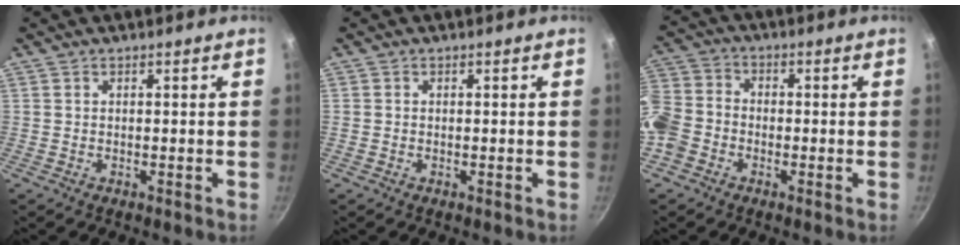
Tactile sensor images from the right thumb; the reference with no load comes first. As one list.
[{"total": 0.0}, {"total": 8.5, "force": [-3.8, 6.6, 3.9], "torque": [-0.062, 0.037, -0.090]}]